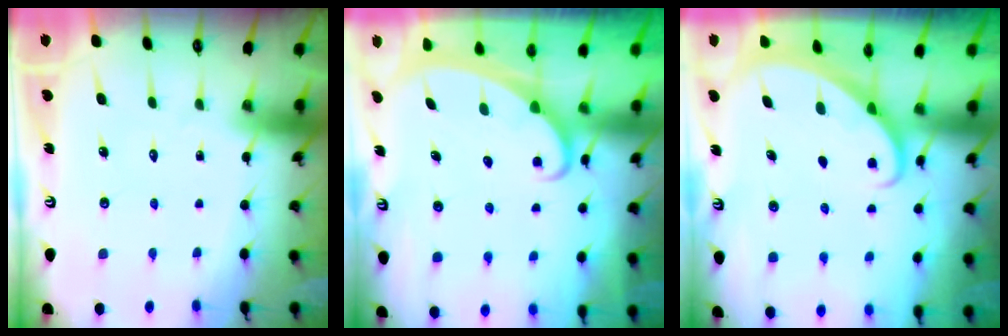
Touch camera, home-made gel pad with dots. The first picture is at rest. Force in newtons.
{"total": 2.1, "press": 2.1, "slide": 0.2}
{"total": 1.3, "press": 1.3, "slide": 0.0}